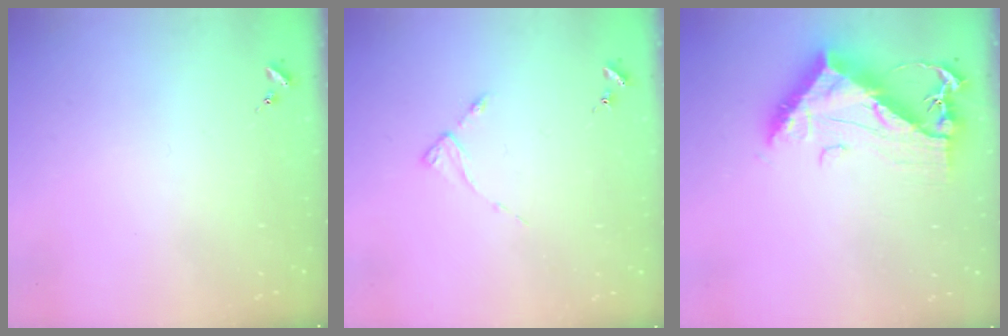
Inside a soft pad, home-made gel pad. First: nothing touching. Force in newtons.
{"total": 2.9, "press": 2.8, "slide": 0.4}
{"total": 14.0, "press": 14.0, "slide": 1.3}